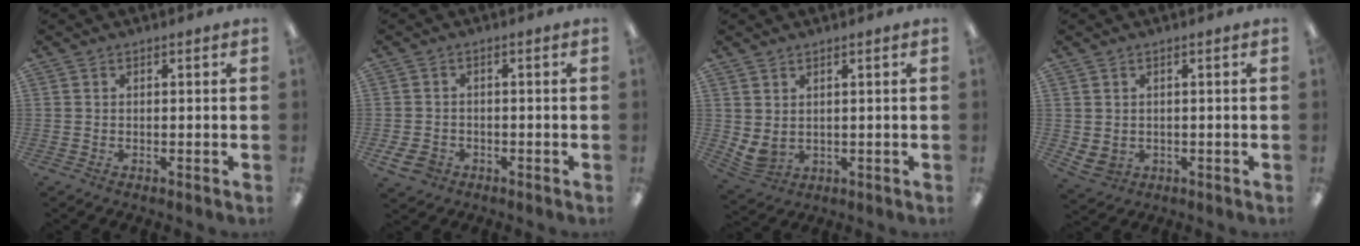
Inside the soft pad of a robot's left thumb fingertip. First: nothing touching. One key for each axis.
{"total": 4.2, "fx": -2.3, "fy": 2.9, "fz": 2.0, "tx": -0.048, "ty": 0.008, "tz": -0.045}
{"total": 3.6, "fx": 1.7, "fy": 2.3, "fz": 2.1, "tx": -0.057, "ty": -0.012, "tz": 0.033}
{"total": 2.6, "fx": 0.9, "fy": 2.2, "fz": 1.0, "tx": -0.029, "ty": -0.006, "tz": 0.016}